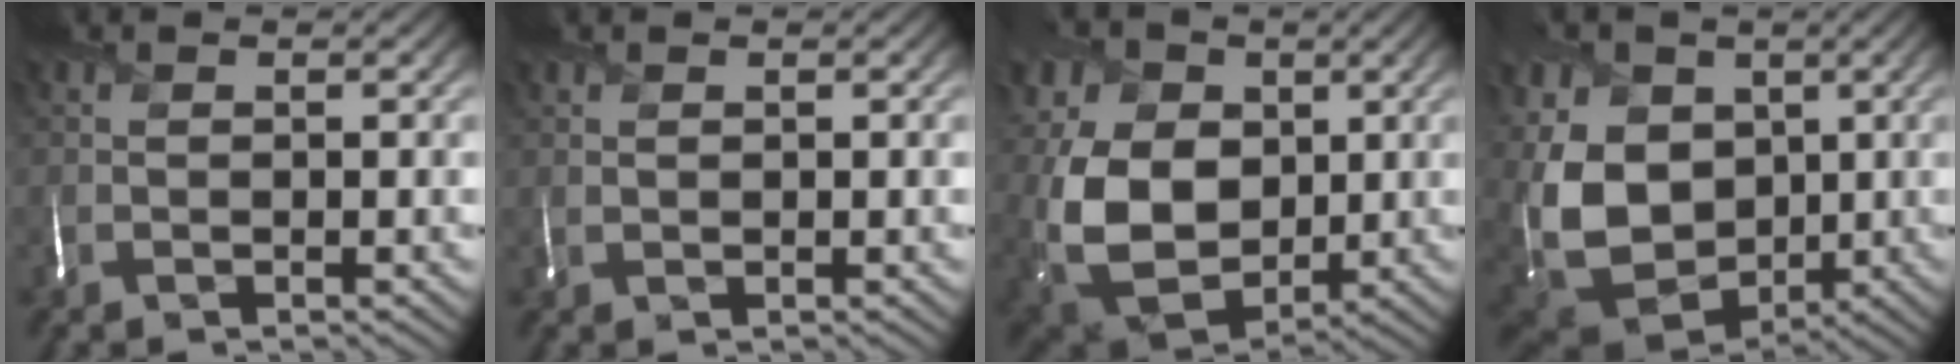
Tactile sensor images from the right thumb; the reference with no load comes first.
{"total": 1.0, "force": [0.9, 0.4, 0.2], "torque": [-0.003, 0.001, 0.022]}
{"total": 14.3, "force": [2.3, 10.6, 9.4], "torque": [-0.229, -0.004, 0.055]}
{"total": 15.8, "force": [2.4, 12.3, 9.7], "torque": [-0.266, 0.006, 0.060]}